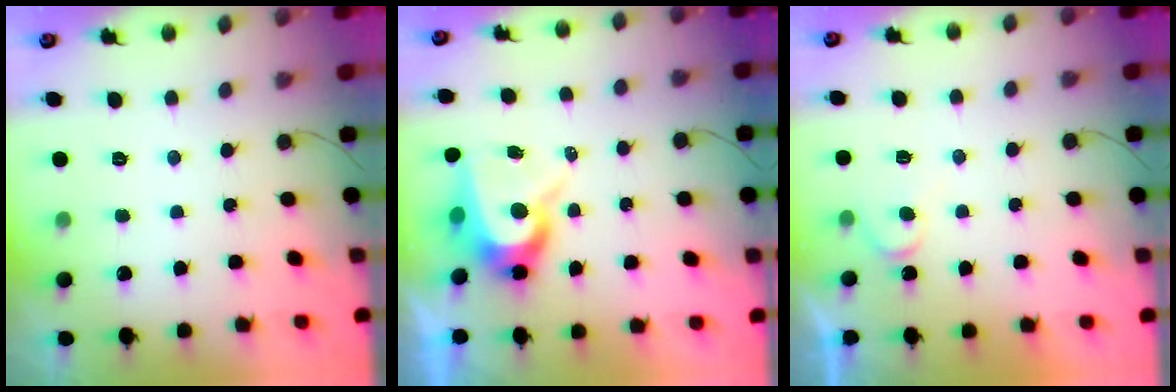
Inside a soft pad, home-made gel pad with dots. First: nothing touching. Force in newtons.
{"total": 9.2, "press": 9.2, "slide": 0.7}
{"total": 4.0, "press": 4.0, "slide": 0.3}